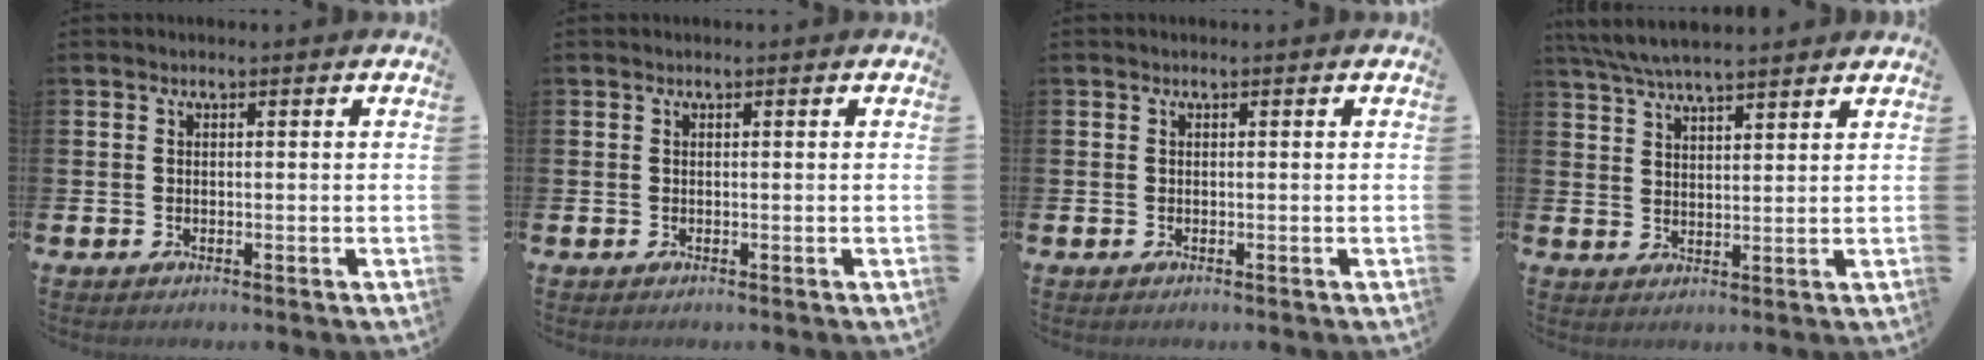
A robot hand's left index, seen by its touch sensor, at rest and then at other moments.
{"total": 0.0}
{"total": 0.0}
{"total": 5.9, "force": [5.5, 0.7, 1.9], "torque": [-0.055, -0.017, 0.102]}